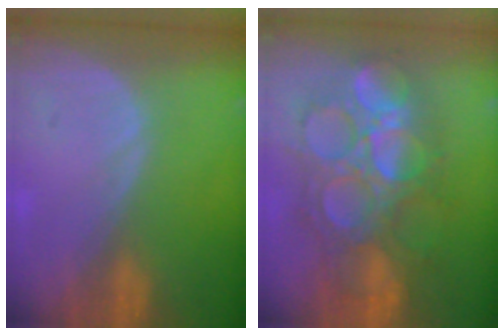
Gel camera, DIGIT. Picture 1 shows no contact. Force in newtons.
{"total": 11.8, "press": 11.7, "slide": 1.3}